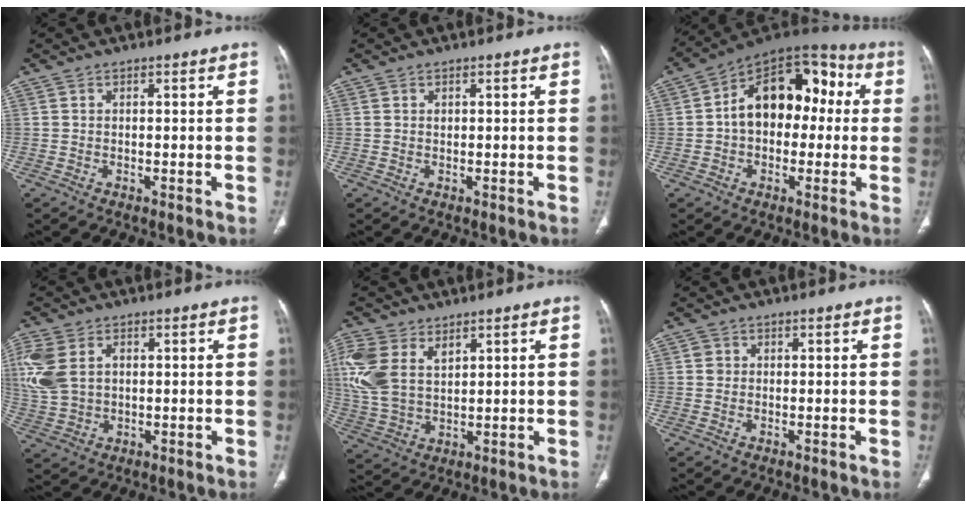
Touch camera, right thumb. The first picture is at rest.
{"total": 0.5, "force": [0.3, 0.4, 0.3], "torque": [-0.004, 0.002, 0.006]}
{"total": 17.6, "force": [1.6, 11.5, 13.2], "torque": [-0.154, 0.053, 0.014]}
{"total": 10.5, "force": [2.4, 7.3, 7.1], "torque": [-0.172, 0.008, 0.056]}
{"total": 12.5, "force": [5.1, 7.8, 8.2], "torque": [-0.192, -0.009, 0.114]}
{"total": 1.3, "force": [0.2, 1.2, 0.2], "torque": [0.003, 0.002, 0.003]}